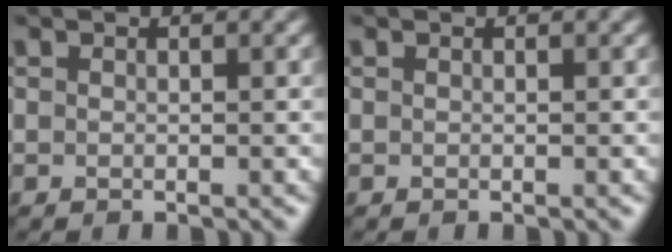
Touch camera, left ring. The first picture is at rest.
{"total": 0.0}